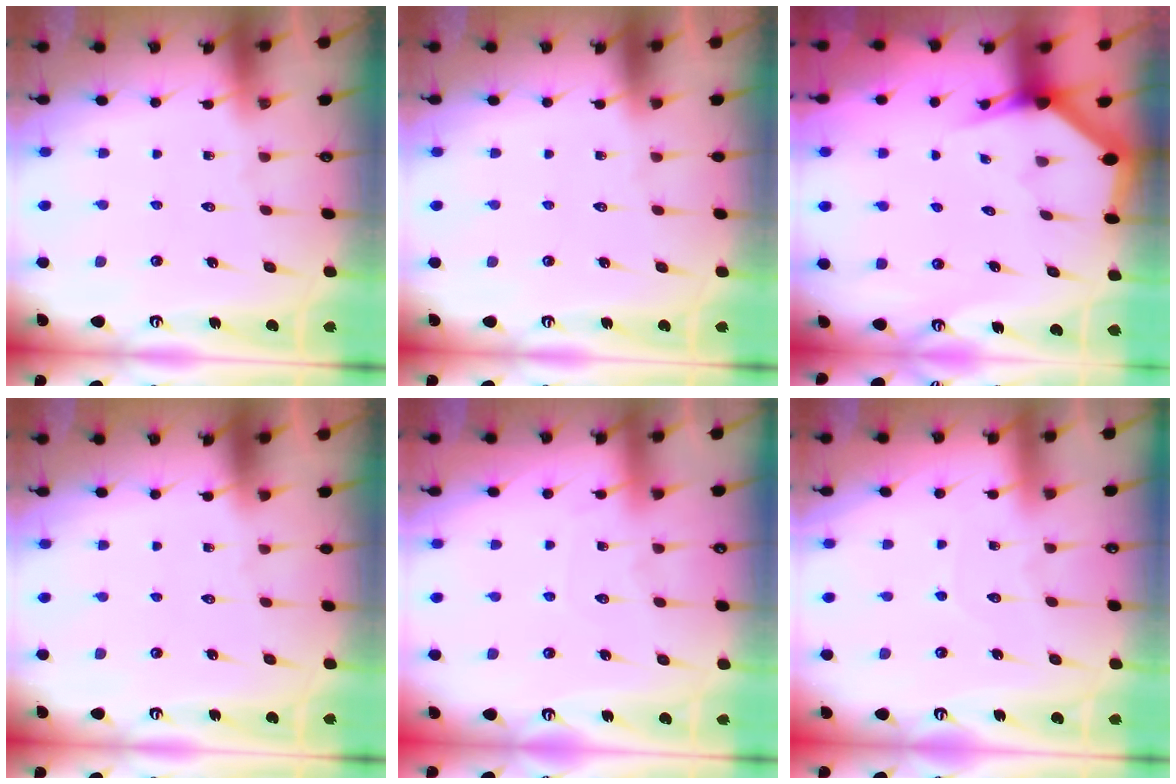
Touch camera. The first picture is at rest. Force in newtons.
{"total": 0.0}
{"total": 3.0, "press": 3.0, "slide": 0.0}
{"total": 0.0}
{"total": 4.7, "press": 4.6, "slide": 0.5}
{"total": 2.5, "press": 2.5, "slide": 0.2}